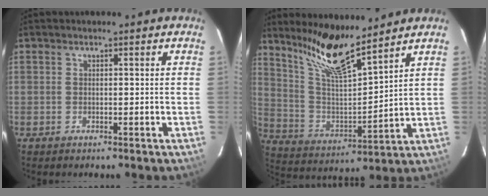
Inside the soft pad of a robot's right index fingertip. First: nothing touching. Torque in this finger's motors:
{"motor_torque": [0.12, 0.59, 0.37, 0.13]}